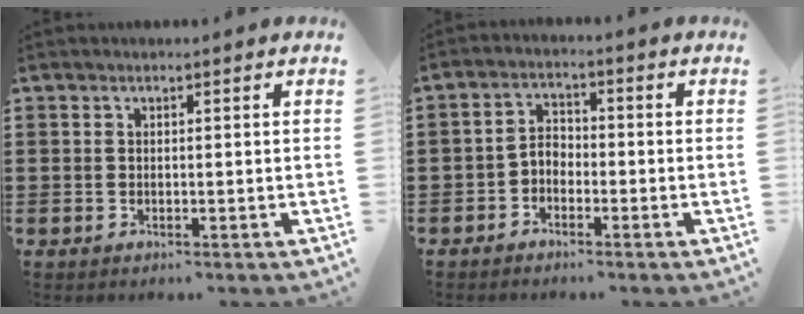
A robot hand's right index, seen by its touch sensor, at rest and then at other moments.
{"total": 2.6, "force": [-1.9, 1.5, 1.0], "torque": [-0.032, 0.006, -0.043]}